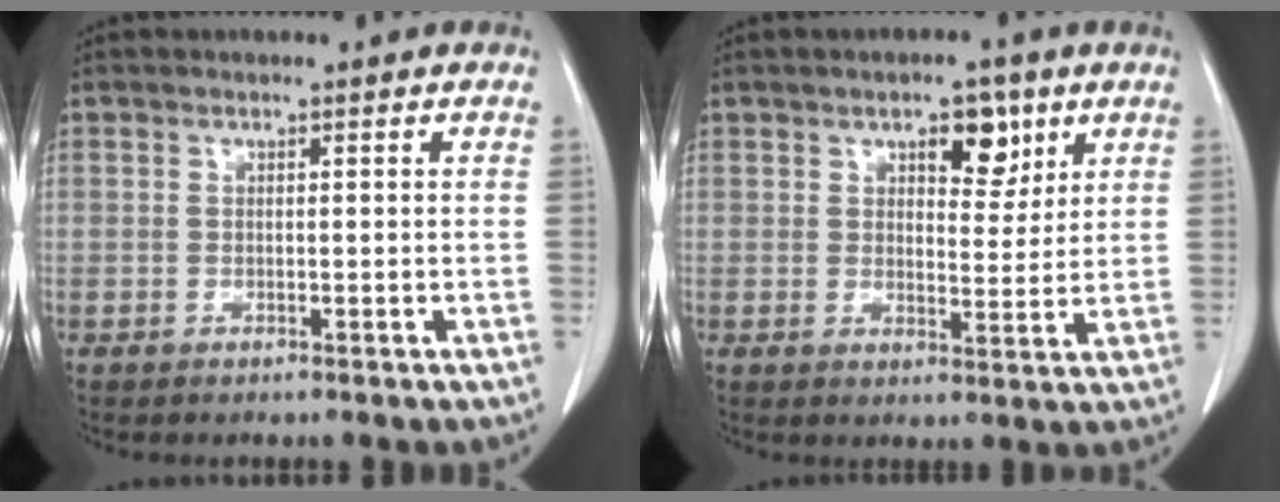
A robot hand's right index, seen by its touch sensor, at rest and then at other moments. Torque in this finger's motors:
{"motor_torque": [0.24, 0.24, 0.10, 0.05]}